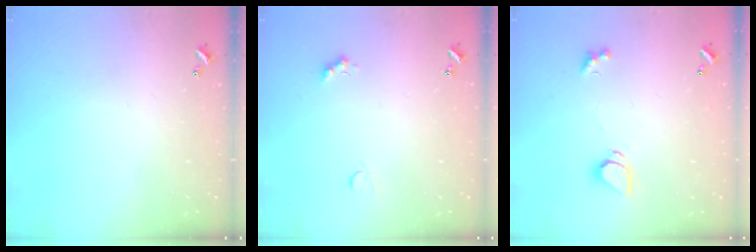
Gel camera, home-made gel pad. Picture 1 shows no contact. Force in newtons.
{"total": 2.4, "press": 2.3, "slide": 0.5}
{"total": 1.6, "press": 1.6, "slide": 0.2}